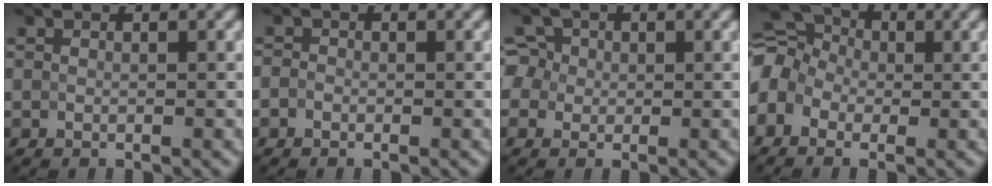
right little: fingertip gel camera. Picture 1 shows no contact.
{"total": 0.7, "force": [-0.4, 0.5, 0.2], "torque": [-0.002, -0.001, -0.010]}
{"total": 3.5, "force": [0.5, 3.3, 1.1], "torque": [-0.012, 0.030, -0.011]}
{"total": 6.6, "force": [-0.5, 5.4, 3.9], "torque": [-0.086, 0.029, -0.040]}